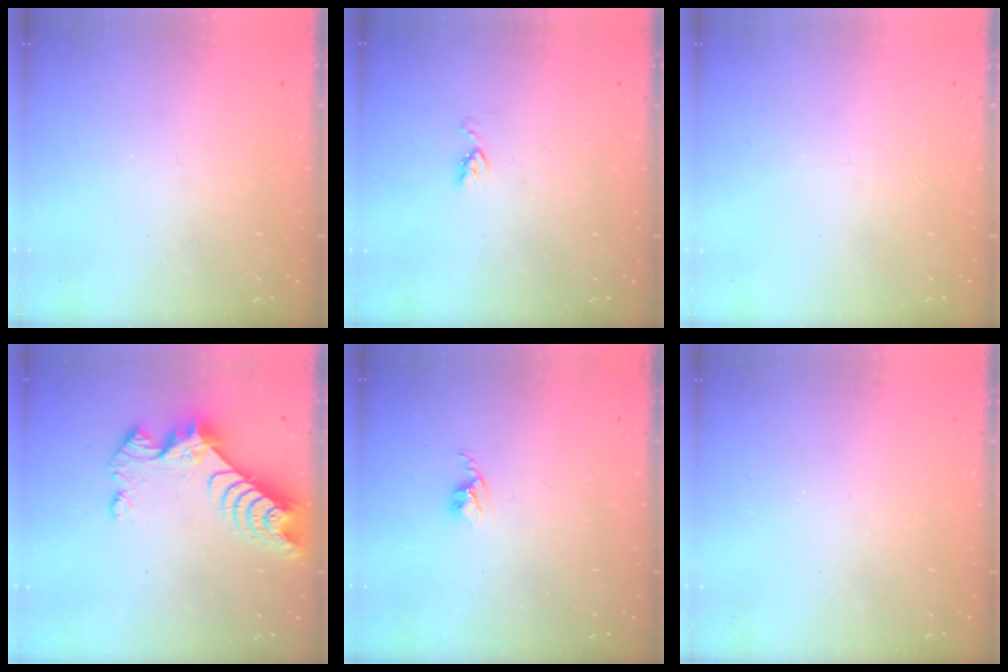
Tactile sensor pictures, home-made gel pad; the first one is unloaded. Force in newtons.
{"total": 4.0, "press": 4.0, "slide": 0.6}
{"total": 0.0}
{"total": 9.0, "press": 9.0, "slide": 0.8}
{"total": 2.6, "press": 2.6, "slide": 0.4}
{"total": 0.0}